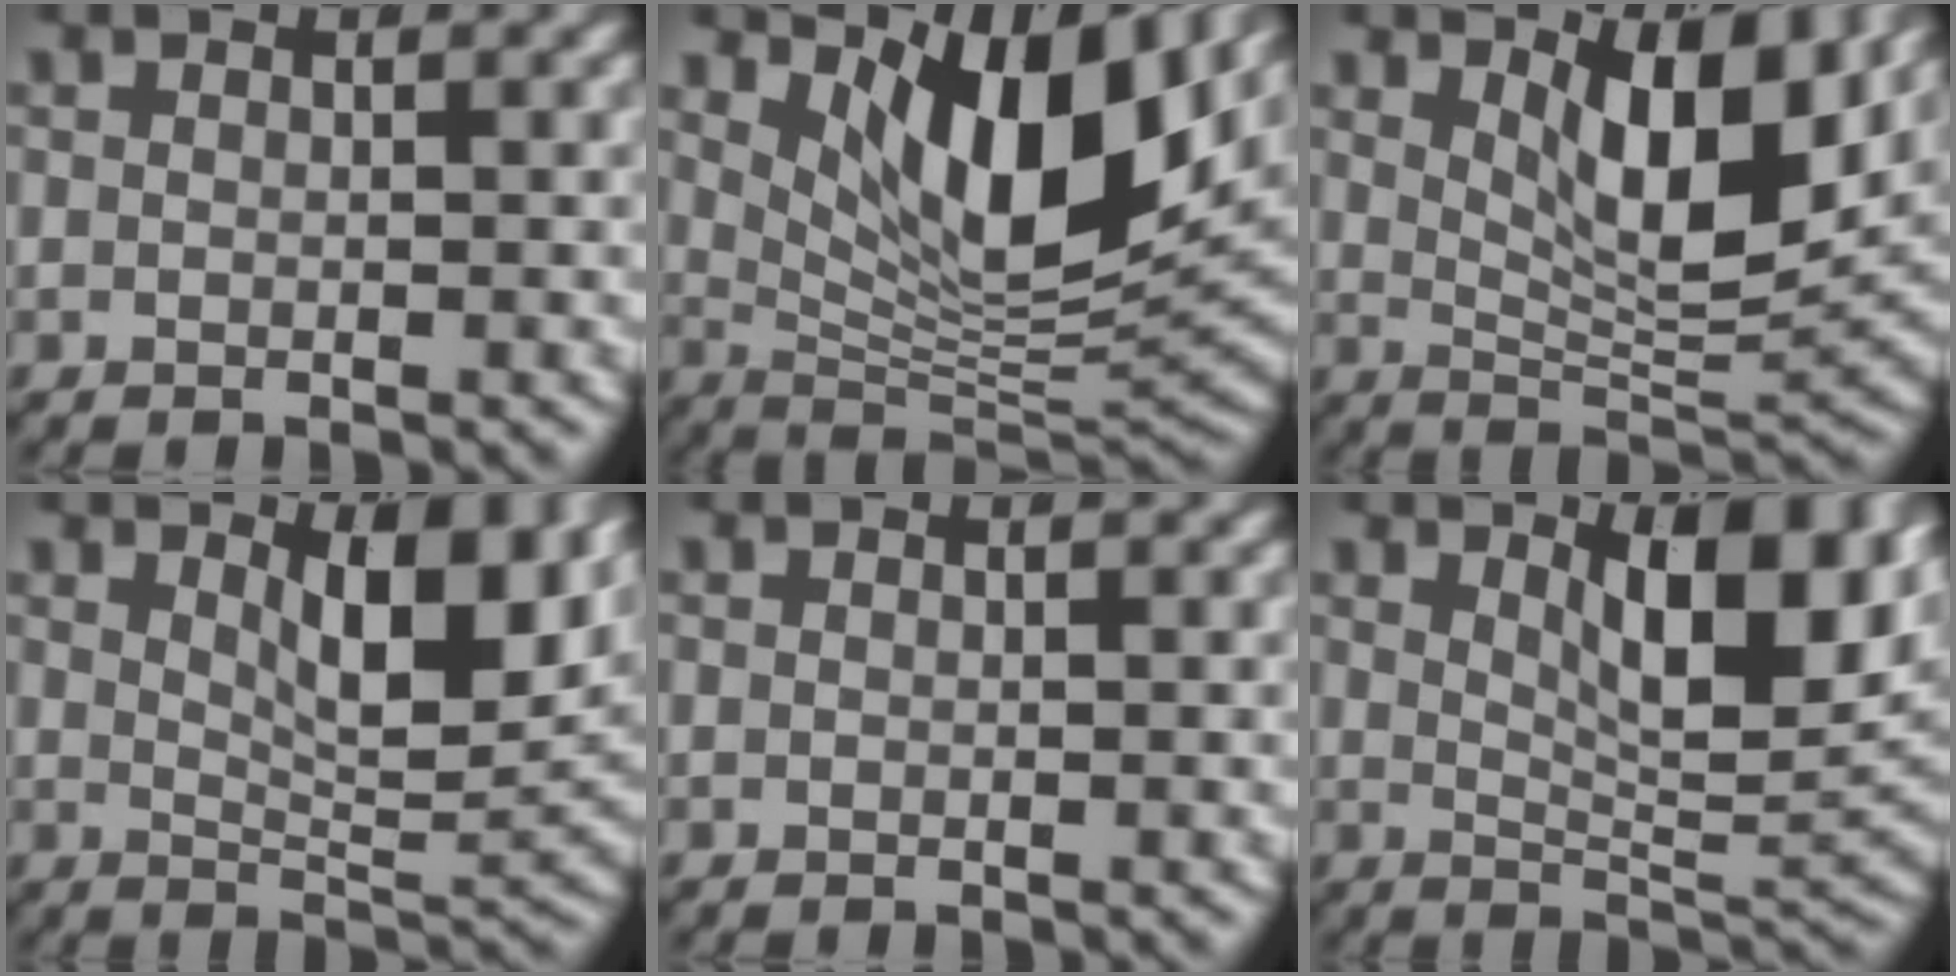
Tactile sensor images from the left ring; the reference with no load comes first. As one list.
[{"total": 12.7, "force": [4.8, 4.9, 10.7], "torque": [-0.160, 0.000, 0.079]}, {"total": 8.3, "force": [3.8, 2.5, 6.9], "torque": [-0.107, -0.017, 0.067]}, {"total": 6.9, "force": [3.4, 1.6, 5.7], "torque": [-0.081, -0.021, 0.062]}, {"total": 0.0}, {"total": 9.0, "force": [3.9, 2.5, 7.7], "torque": [-0.098, -0.010, 0.067]}]